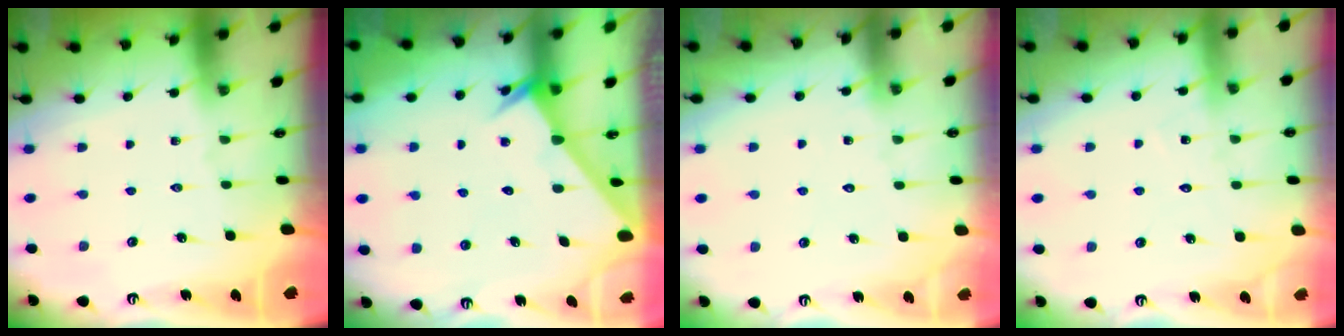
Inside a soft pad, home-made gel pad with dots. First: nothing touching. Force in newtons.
{"total": 2.5, "press": 2.5, "slide": 0.0}
{"total": 5.5, "press": 5.5, "slide": 0.4}
{"total": 6.4, "press": 6.4, "slide": 0.5}